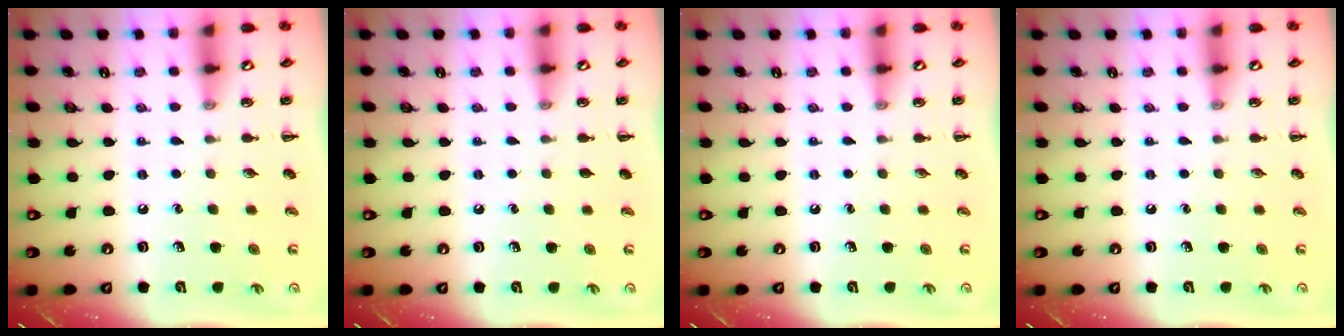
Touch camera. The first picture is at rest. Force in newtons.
{"total": 0.0}
{"total": 0.0}
{"total": 0.0}